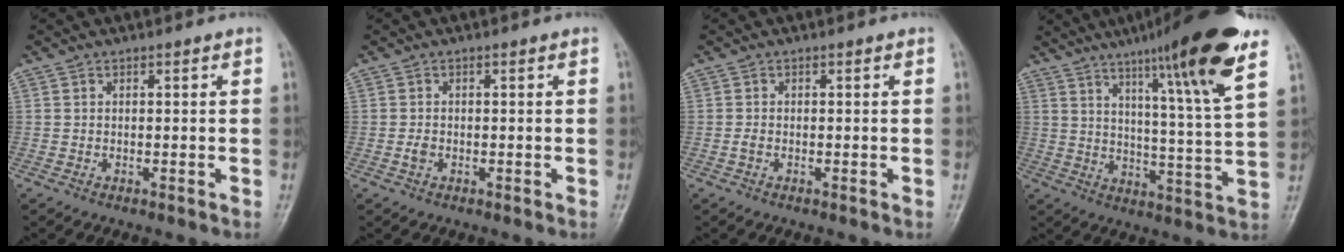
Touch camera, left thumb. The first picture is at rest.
{"total": 1.3, "force": [-0.4, 0.9, 0.8], "torque": [-0.015, 0.000, -0.009]}
{"total": 0.8, "force": [-0.3, 0.5, 0.6], "torque": [-0.014, -0.001, -0.007]}
{"total": 19.6, "force": [11.8, 1.1, 15.7], "torque": [-0.216, -0.052, 0.170]}